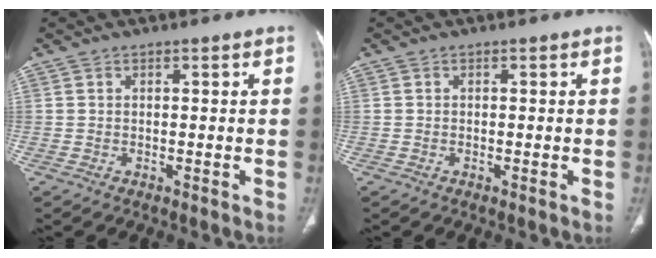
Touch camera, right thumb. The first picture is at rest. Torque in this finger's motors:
{"motor_torque": [0.22, 0.07, 0.33, -0.05, 0.03]}